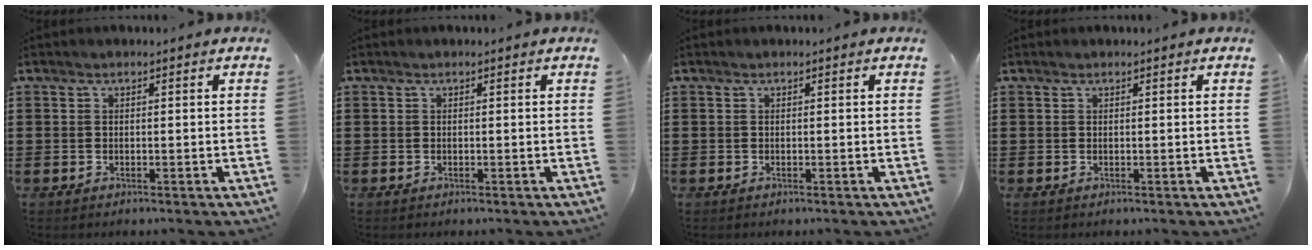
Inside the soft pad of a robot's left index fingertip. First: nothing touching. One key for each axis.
{"total": 0.0}
{"total": 0.0}
{"total": 0.0}